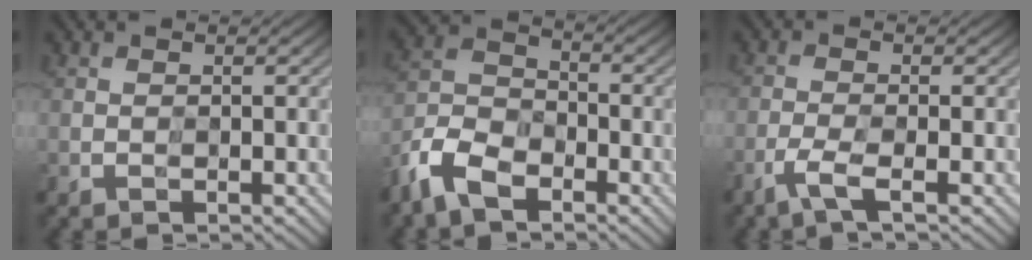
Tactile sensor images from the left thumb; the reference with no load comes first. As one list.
[{"total": 8.3, "force": [-6.1, 4.1, 3.8], "torque": [-0.079, -0.007, -0.134]}, {"total": 3.2, "force": [-2.6, 0.0, 1.8], "torque": [-0.043, 0.000, -0.057]}]